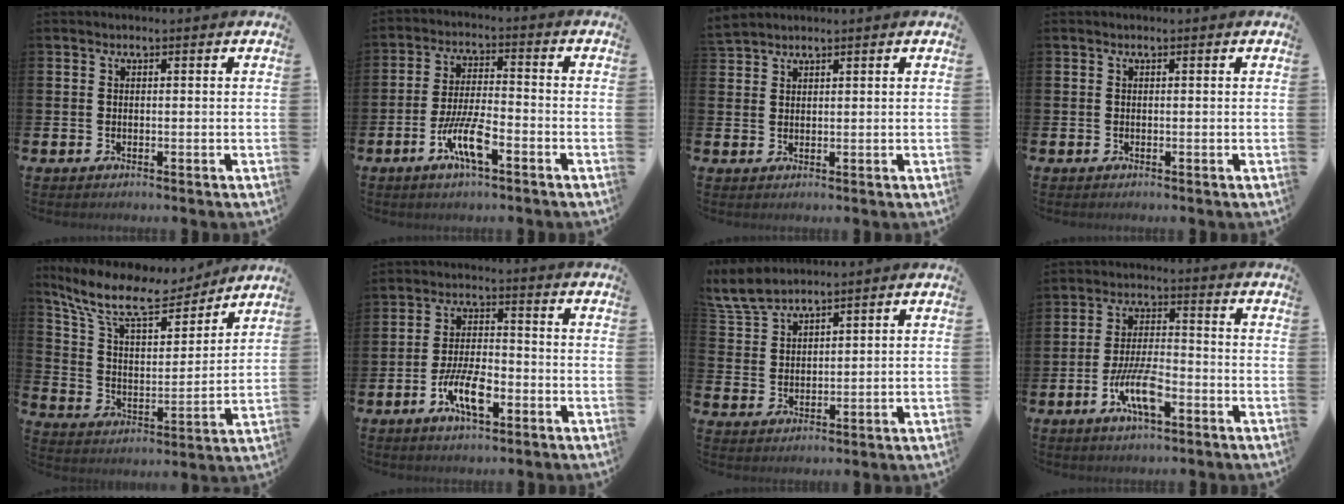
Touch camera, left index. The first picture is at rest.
{"total": 6.9, "force": [-3.1, 1.7, 5.9], "torque": [-0.125, -0.004, -0.058]}
{"total": 2.1, "force": [2.1, 0.3, -0.2], "torque": [0.002, -0.004, 0.040]}
{"total": 0.0}
{"total": 12.0, "force": [10.3, 3.3, 5.3], "torque": [-0.141, -0.058, 0.180]}
{"total": 6.9, "force": [-2.9, 2.7, 5.6], "torque": [-0.105, 0.002, -0.055]}
{"total": 5.8, "force": [5.4, 1.1, 1.6], "torque": [-0.052, -0.019, 0.102]}
{"total": 7.7, "force": [-3.2, 2.6, 6.5], "torque": [-0.125, -0.004, -0.061]}